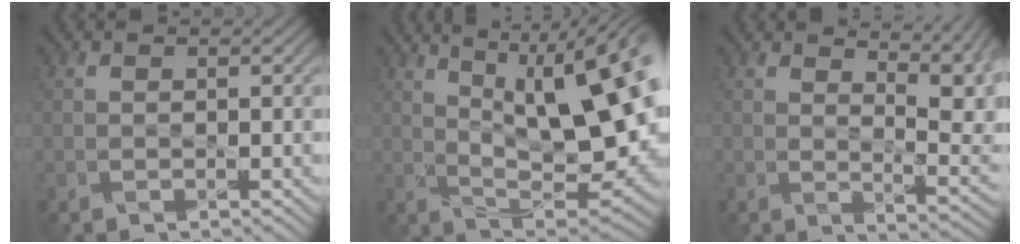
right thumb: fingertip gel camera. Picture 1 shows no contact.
{"total": 16.4, "force": [4.9, 5.9, 14.5], "torque": [-0.227, 0.021, 0.073]}
{"total": 10.4, "force": [6.0, 3.1, 7.9], "torque": [-0.117, 0.005, 0.081]}